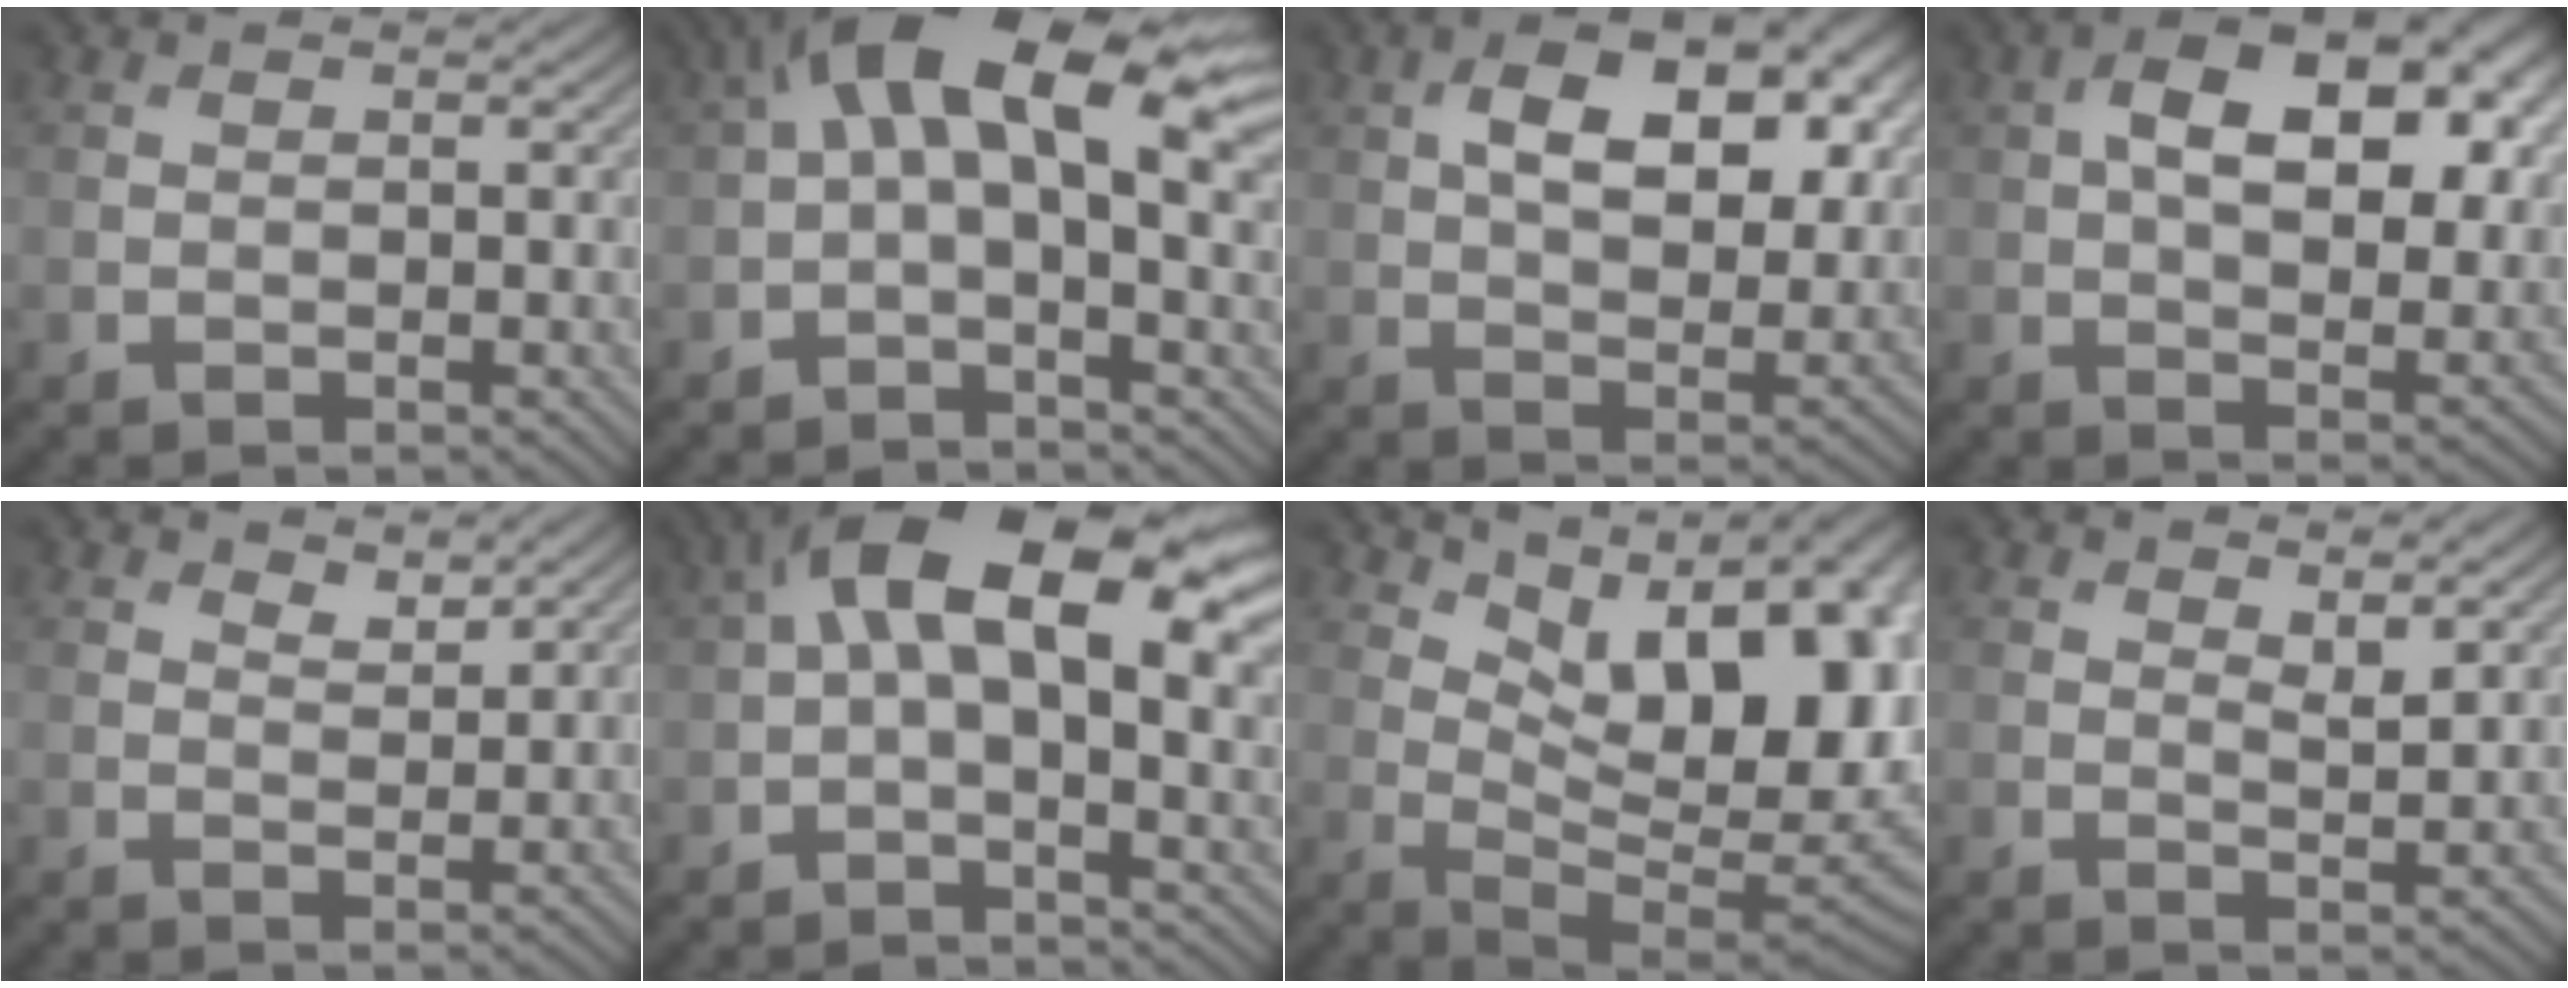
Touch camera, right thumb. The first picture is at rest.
{"total": 13.6, "force": [3.9, 5.7, 11.7], "torque": [-0.206, 0.015, 0.063]}
{"total": 11.8, "force": [3.4, 6.5, 9.2], "torque": [-0.144, 0.000, 0.058]}
{"total": 13.2, "force": [3.4, 7.4, 10.4], "torque": [-0.153, 0.008, 0.048]}
{"total": 2.1, "force": [1.9, 0.7, 0.7], "torque": [-0.013, -0.005, 0.041]}
{"total": 15.0, "force": [3.9, 6.9, 12.7], "torque": [-0.213, 0.017, 0.058]}
{"total": 18.1, "force": [6.7, 8.6, 14.5], "torque": [-0.204, 0.041, 0.110]}
{"total": 2.7, "force": [1.8, 0.8, 1.8], "torque": [-0.032, -0.009, 0.037]}